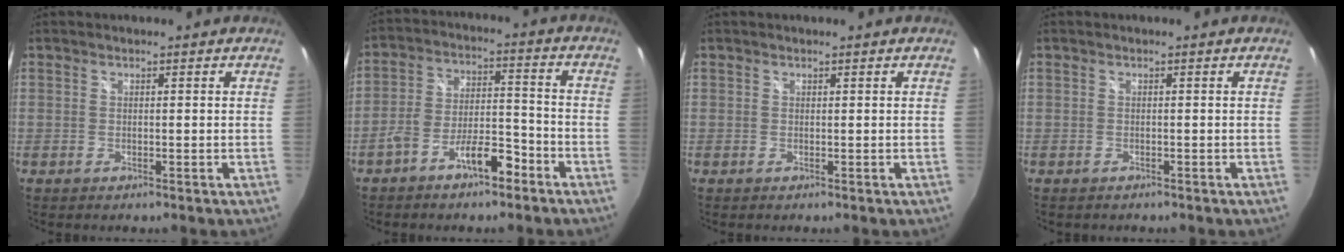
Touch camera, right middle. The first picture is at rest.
{"total": 8.4, "force": [-5.4, 3.1, 5.7], "torque": [-0.107, 0.021, -0.086]}
{"total": 0.0}
{"total": 0.9, "force": [-0.7, 0.4, 0.2], "torque": [-0.008, 0.000, -0.009]}